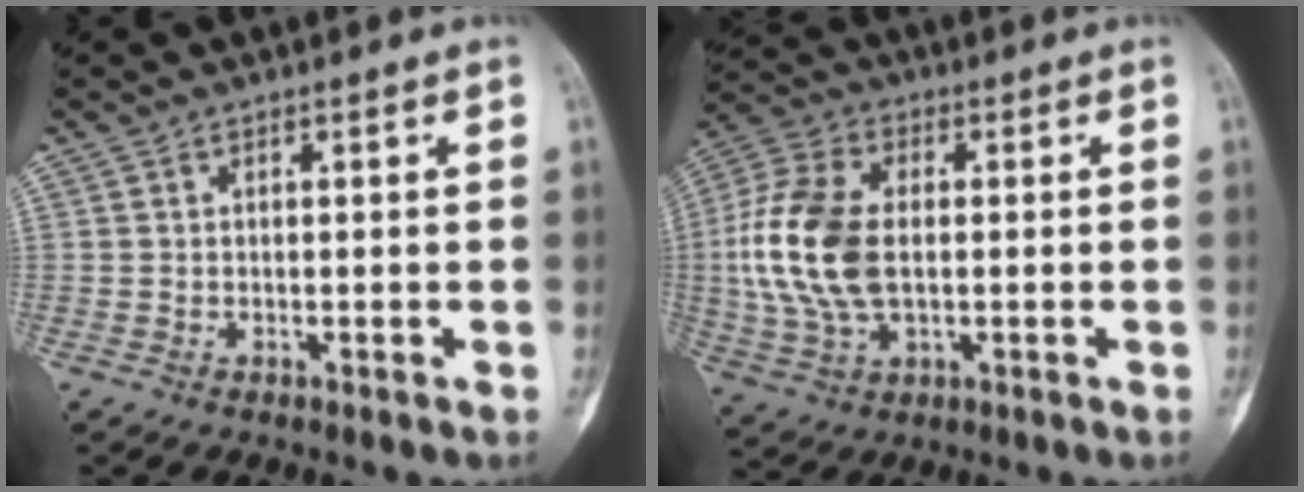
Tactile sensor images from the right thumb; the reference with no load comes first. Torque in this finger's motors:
{"motor_torque": [1.92, 1.34, 1.28, -1.06, 0.32]}